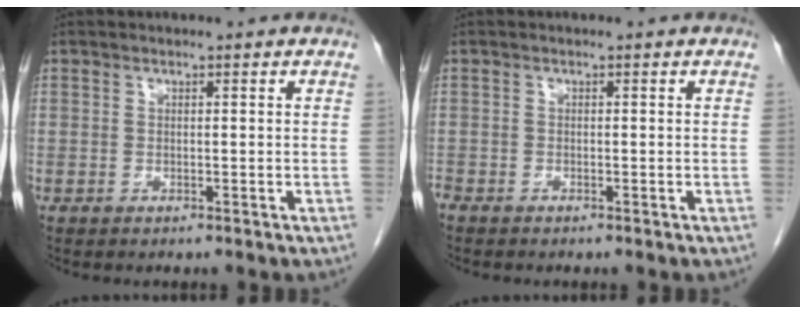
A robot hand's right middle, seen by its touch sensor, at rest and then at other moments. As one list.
[{"total": 1.0, "force": [-1.0, 0.3, 0.2], "torque": [-0.013, -0.004, -0.021]}]